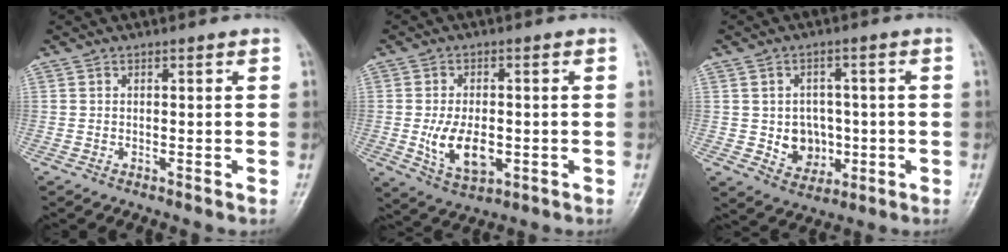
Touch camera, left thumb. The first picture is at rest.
{"total": 9.3, "force": [-1.5, 5.5, 7.3], "torque": [-0.118, -0.007, -0.017]}
{"total": 7.6, "force": [-0.7, 6.5, 3.8], "torque": [-0.016, 0.007, -0.001]}